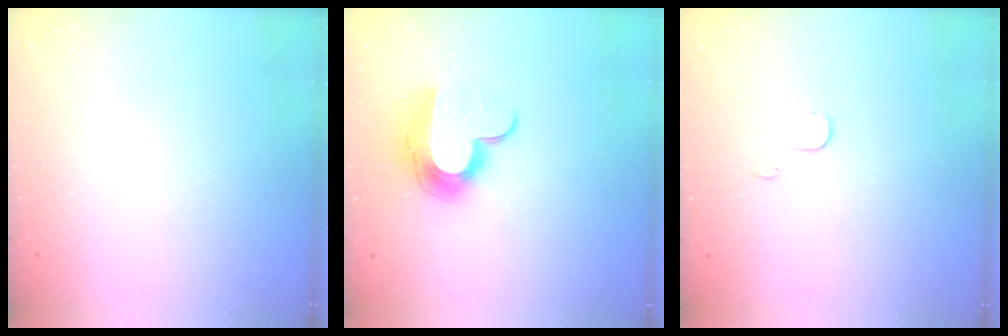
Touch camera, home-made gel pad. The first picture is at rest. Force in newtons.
{"total": 12.2, "press": 12.2, "slide": 0.3}
{"total": 4.2, "press": 4.2, "slide": 0.4}